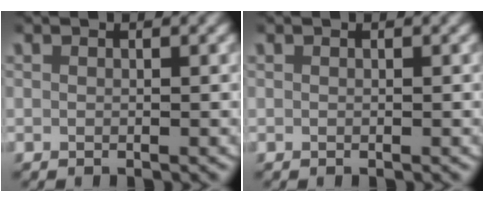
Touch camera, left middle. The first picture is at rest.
{"total": 0.0}